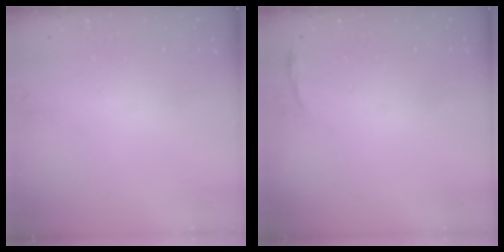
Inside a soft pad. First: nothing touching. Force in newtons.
{"total": 2.8, "press": 2.8, "slide": 0.6}